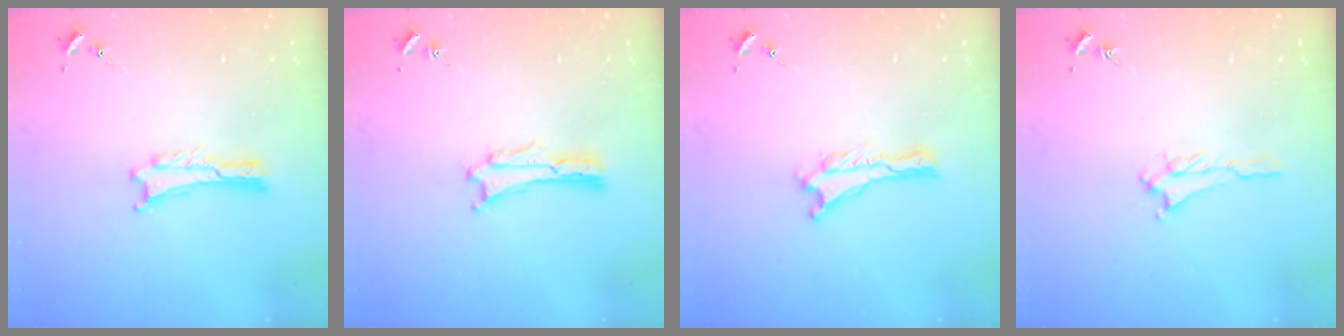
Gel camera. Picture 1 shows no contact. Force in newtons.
{"total": 0.0}
{"total": 0.0}
{"total": 1.2, "press": 1.1, "slide": 0.5}